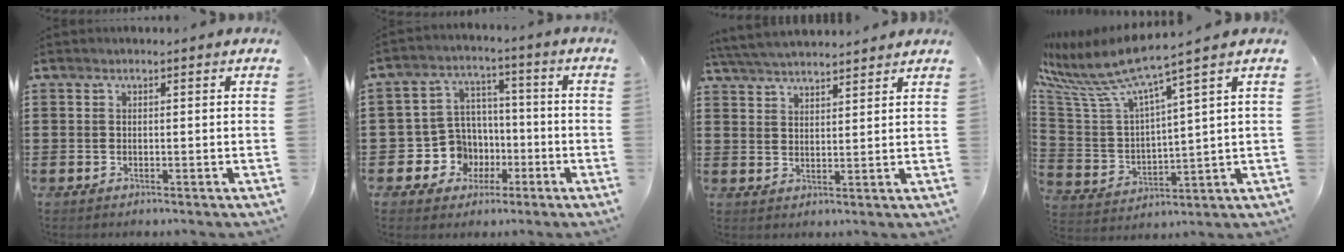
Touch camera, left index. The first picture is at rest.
{"total": 8.5, "force": [-2.3, 7.8, 2.4], "torque": [-0.085, 0.010, -0.037]}
{"total": 4.6, "force": [4.5, 0.2, 1.0], "torque": [-0.033, -0.014, 0.082]}
{"total": 7.0, "force": [5.6, 0.0, 4.2], "torque": [-0.117, -0.046, 0.087]}